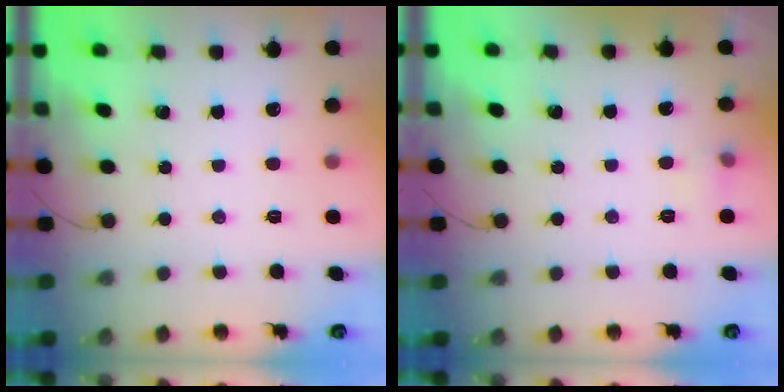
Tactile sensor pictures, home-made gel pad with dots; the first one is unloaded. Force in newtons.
{"total": 4.6, "press": 4.4, "slide": 1.3}